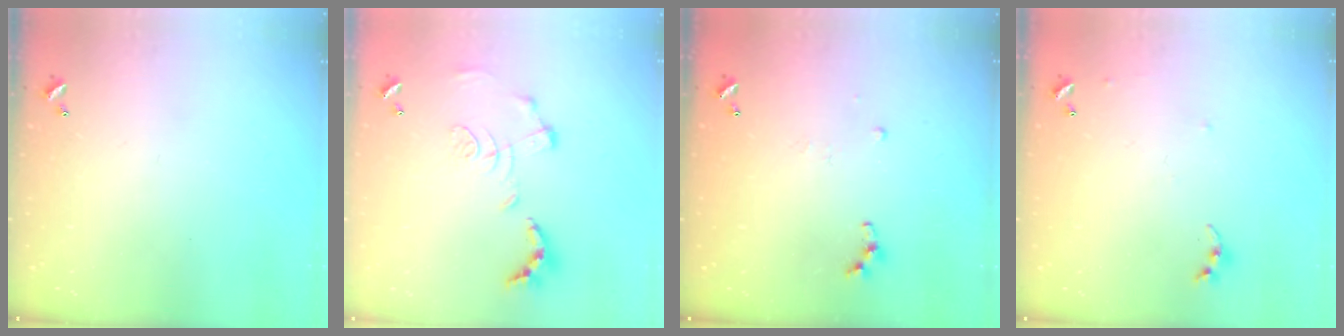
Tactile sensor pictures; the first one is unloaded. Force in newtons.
{"total": 1.2, "press": 0.4, "slide": 1.1}
{"total": 7.2, "press": 7.1, "slide": 0.7}
{"total": 5.1, "press": 5.0, "slide": 0.5}